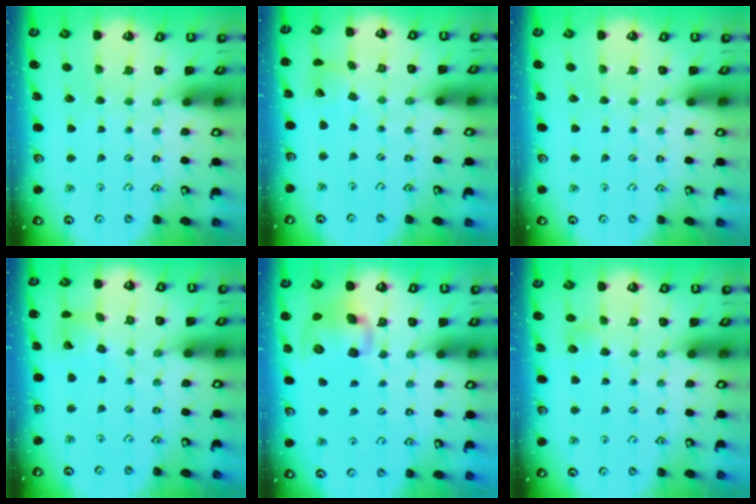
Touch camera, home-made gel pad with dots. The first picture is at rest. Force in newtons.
{"total": 3.7, "press": 3.7, "slide": 0.5}
{"total": 0.0}
{"total": 7.0, "press": 7.0, "slide": 1.0}
{"total": 13.0, "press": 12.8, "slide": 2.3}
{"total": 3.7, "press": 3.7, "slide": 0.4}